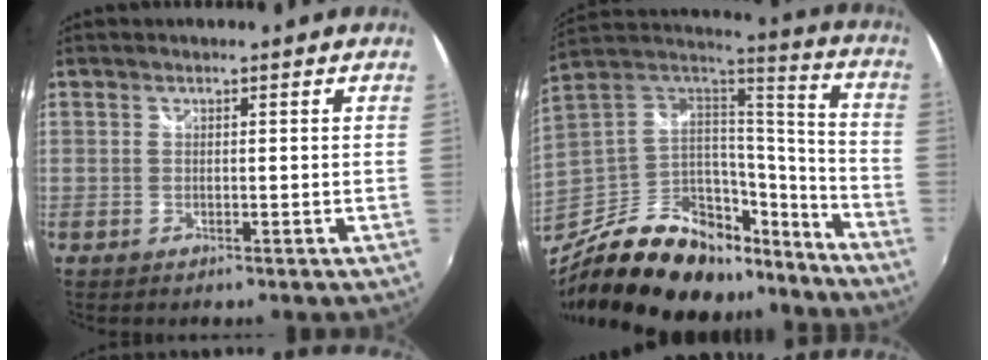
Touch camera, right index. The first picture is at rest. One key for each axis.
{"total": 28.9, "fx": -18.4, "fy": 15.5, "fz": 16.0, "tx": -0.308, "ty": 0.038, "tz": -0.268}